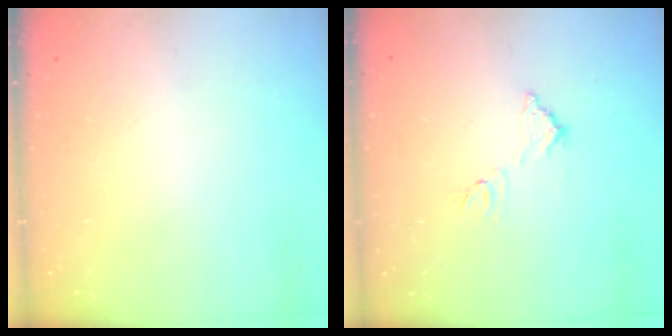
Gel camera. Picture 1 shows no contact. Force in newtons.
{"total": 7.5, "press": 7.5, "slide": 0.4}